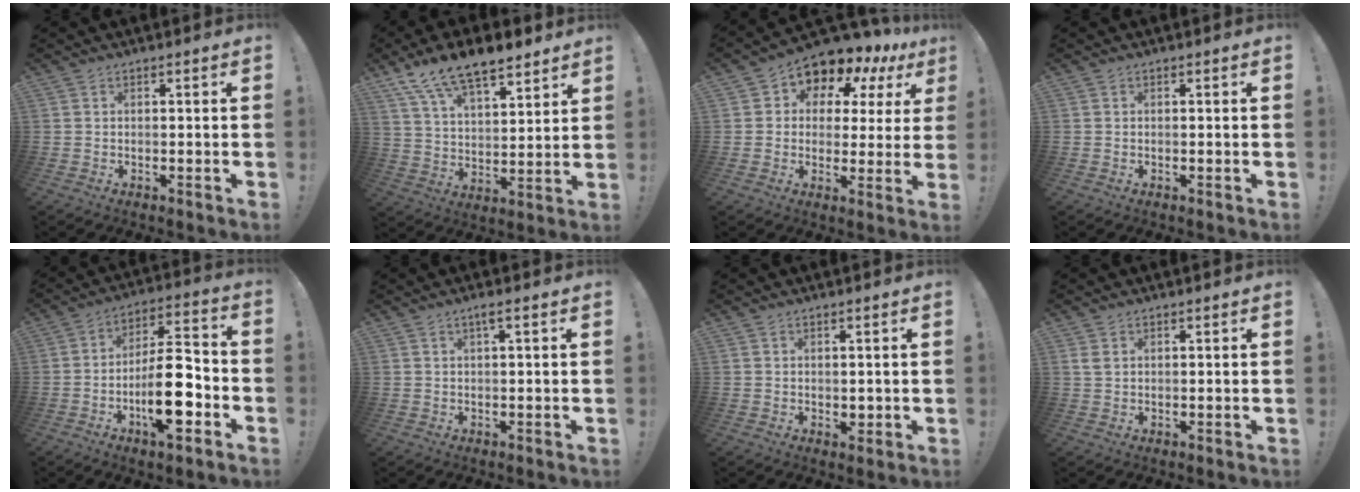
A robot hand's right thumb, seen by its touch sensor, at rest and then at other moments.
{"total": 13.8, "force": [10.7, 5.2, 7.0], "torque": [-0.128, -0.073, 0.194]}
{"total": 7.5, "force": [5.4, 4.5, 2.6], "torque": [-0.046, -0.057, 0.093]}
{"total": 0.0}
{"total": 18.0, "force": [-6.3, 6.3, 15.6], "torque": [-0.274, 0.033, -0.098]}
{"total": 2.3, "force": [1.0, 0.1, 2.0], "torque": [-0.037, 0.002, 0.014]}
{"total": 1.6, "force": [0.4, 1.3, 0.9], "torque": [-0.001, -0.005, 0.005]}
{"total": 2.0, "force": [0.8, 1.3, 1.4], "torque": [-0.027, 0.003, 0.015]}